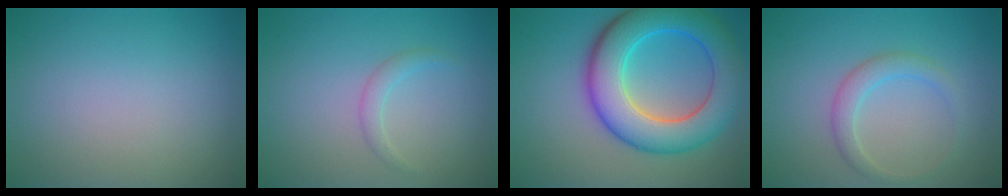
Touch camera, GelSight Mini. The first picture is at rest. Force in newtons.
{"total": 1.2, "press": 1.2, "slide": 0.0}
{"total": 9.6, "press": 9.6, "slide": 0.0}
{"total": 2.1, "press": 2.1, "slide": 0.1}